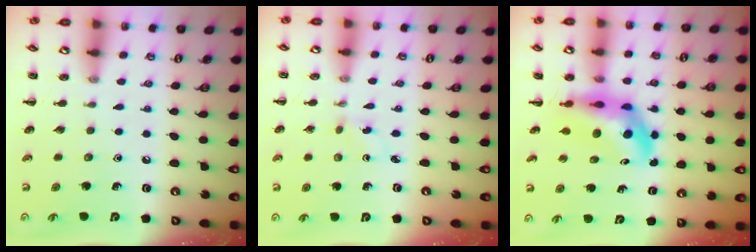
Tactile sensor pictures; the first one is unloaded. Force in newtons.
{"total": 1.5, "press": 1.4, "slide": 0.7}
{"total": 6.0, "press": 5.7, "slide": 1.9}